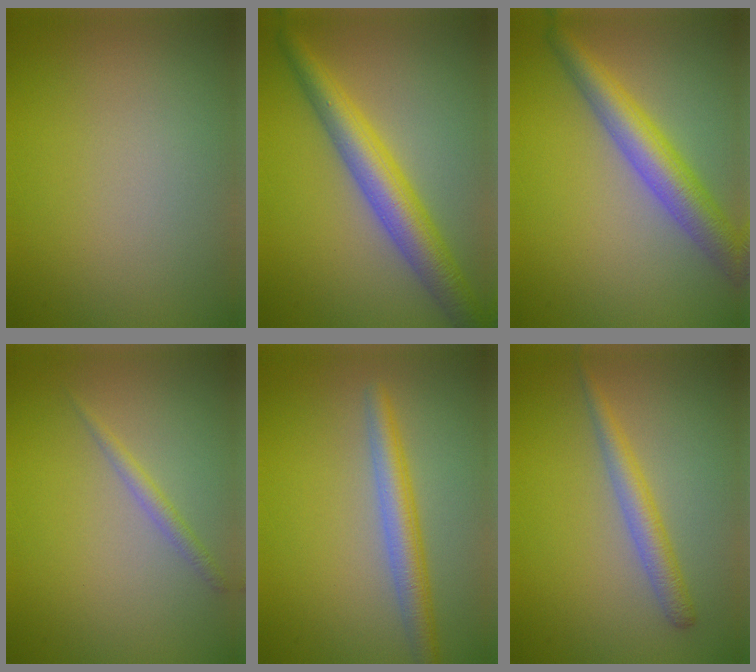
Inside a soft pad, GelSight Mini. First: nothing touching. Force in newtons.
{"total": 5.8, "press": 5.8, "slide": 0.0}
{"total": 5.3, "press": 5.3, "slide": 0.2}
{"total": 1.2, "press": 1.2, "slide": 0.0}
{"total": 3.4, "press": 3.4, "slide": 0.1}
{"total": 2.5, "press": 2.5, "slide": 0.0}